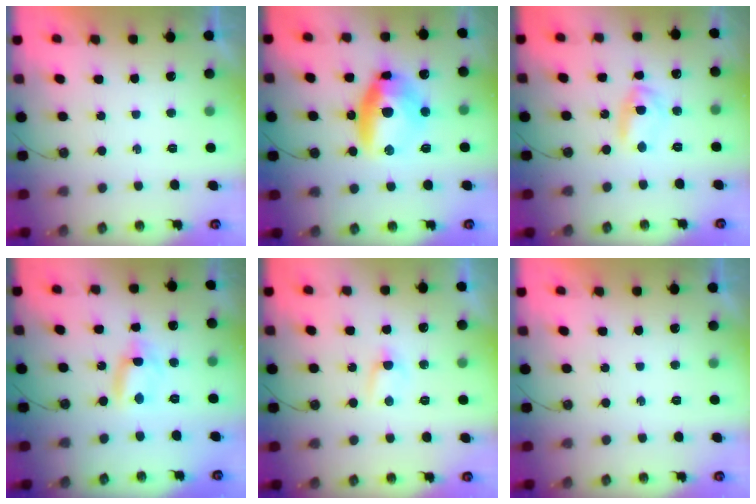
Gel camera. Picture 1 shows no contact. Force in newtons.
{"total": 12.8, "press": 12.7, "slide": 1.5}
{"total": 6.0, "press": 6.0, "slide": 0.3}
{"total": 4.1, "press": 4.1, "slide": 0.2}
{"total": 3.4, "press": 3.3, "slide": 0.5}
{"total": 0.0}